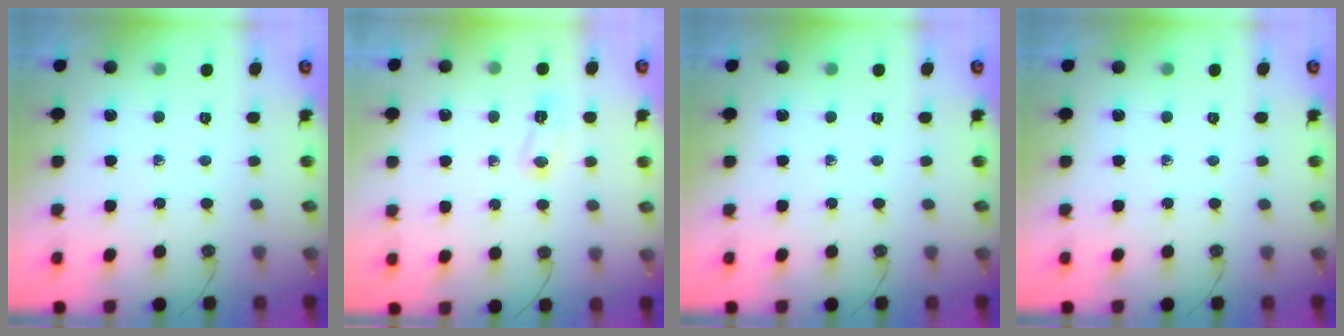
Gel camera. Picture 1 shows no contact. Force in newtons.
{"total": 14.9, "press": 6.6, "slide": 13.4}
{"total": 0.0}
{"total": 0.0}